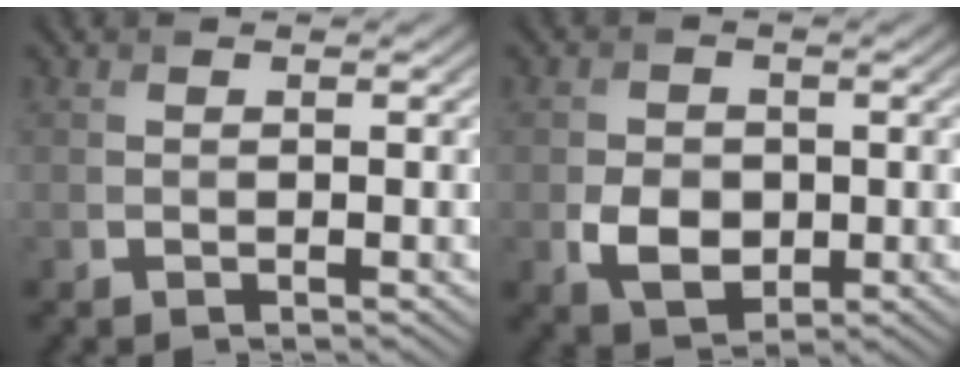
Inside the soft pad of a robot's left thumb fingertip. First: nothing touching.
{"total": 4.6, "force": [-0.9, 3.6, 2.8], "torque": [-0.056, -0.010, -0.016]}